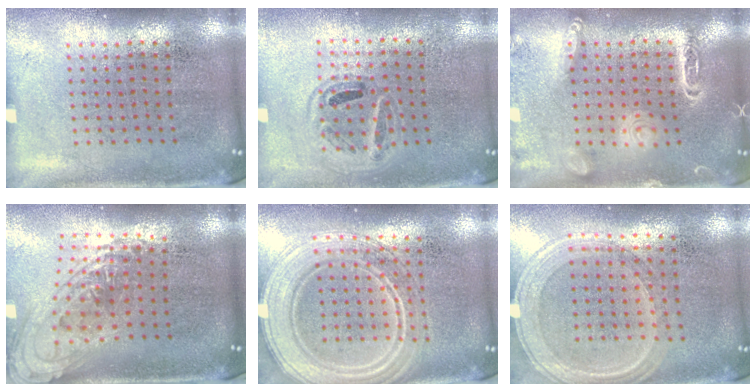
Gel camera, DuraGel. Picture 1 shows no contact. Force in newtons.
{"total": 1.0, "press": 0.9, "slide": 0.4}
{"total": 1.8, "press": 1.8, "slide": 0.1}
{"total": 1.5, "press": 1.3, "slide": 0.7}
{"total": 3.8, "press": 3.7, "slide": 0.7}
{"total": 1.2, "press": 1.2, "slide": 0.4}